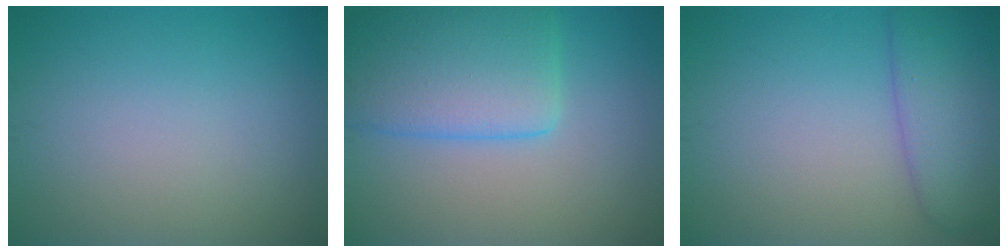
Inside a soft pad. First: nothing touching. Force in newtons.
{"total": 6.4, "press": 6.4, "slide": 0.3}
{"total": 4.8, "press": 4.8, "slide": 0.2}